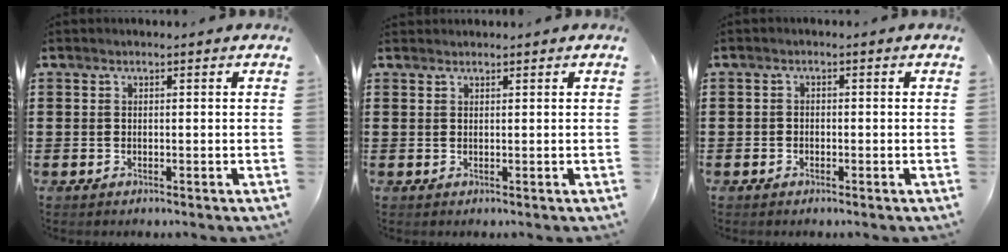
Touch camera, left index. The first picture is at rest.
{"total": 0.7, "force": [0.7, 0.1, 0.0], "torque": [-0.003, -0.001, 0.015]}
{"total": 1.1, "force": [-0.9, 0.6, 0.1], "torque": [-0.006, 0.001, -0.019]}